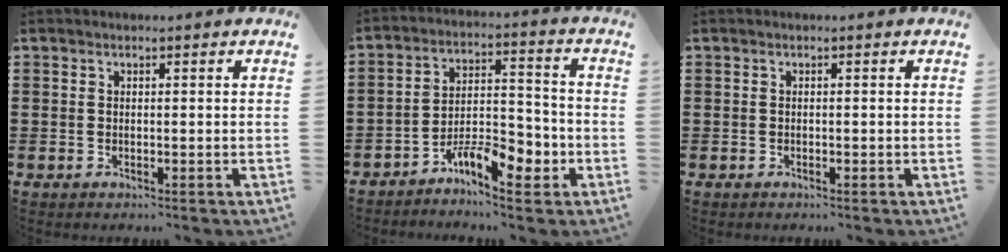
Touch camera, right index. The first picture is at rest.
{"total": 8.3, "force": [-5.4, 3.1, 5.5], "torque": [-0.092, 0.018, -0.097]}
{"total": 0.0}